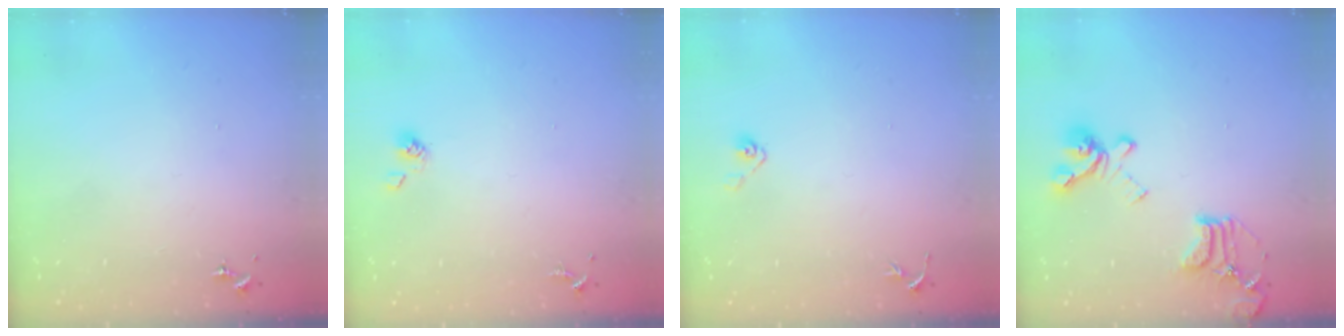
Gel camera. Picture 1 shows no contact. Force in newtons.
{"total": 4.4, "press": 3.7, "slide": 2.4}
{"total": 4.0, "press": 3.4, "slide": 2.0}
{"total": 18.0, "press": 17.9, "slide": 1.9}